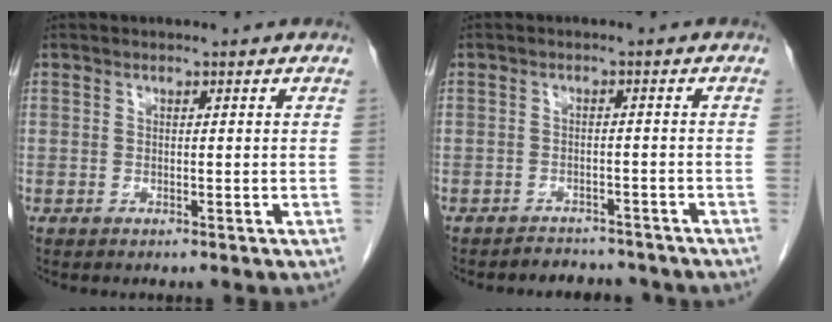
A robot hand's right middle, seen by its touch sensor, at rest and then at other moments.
{"total": 5.2, "force": [-4.8, 1.8, 0.4], "torque": [-0.005, 0.001, -0.060]}